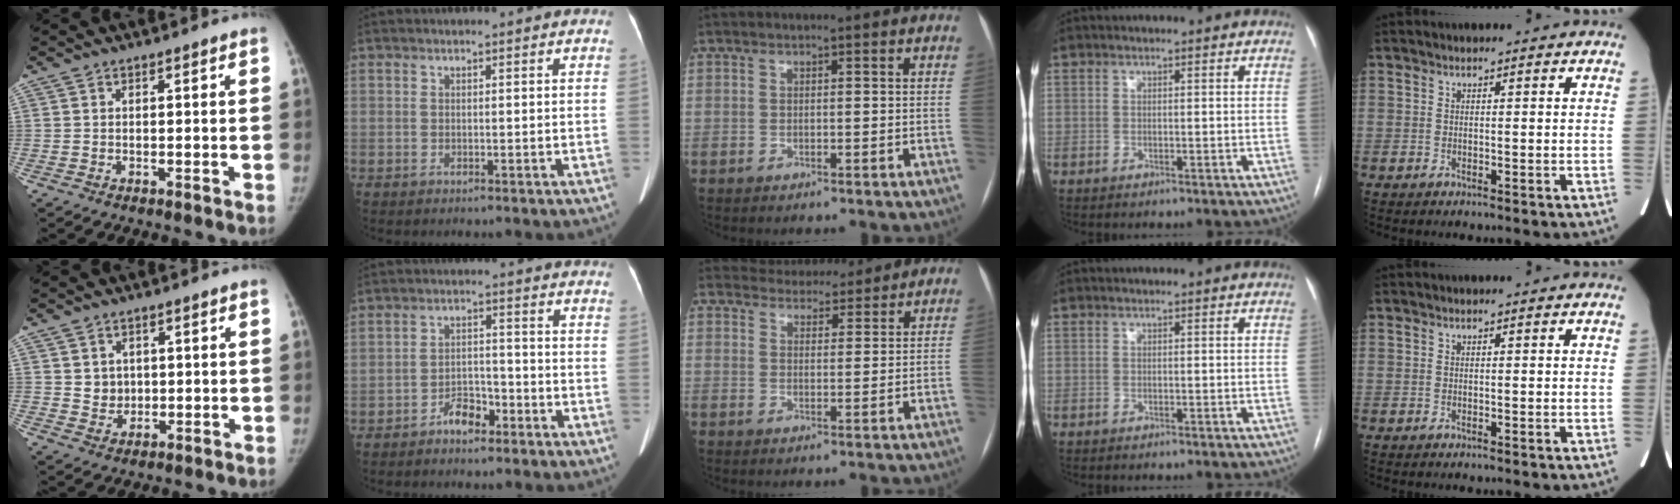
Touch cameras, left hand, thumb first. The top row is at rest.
{"thumb": {"total": 3.8, "force": [0.8, 3.4, 1.4], "torque": [-0.006, -0.005, 0.019]}, "index": {"total": 4.2, "force": [-3.1, 1.9, 2.1], "torque": [-0.038, 0.011, -0.051]}, "middle": {"total": 7.3, "force": [7.0, 2.0, 0.6], "torque": [-0.005, 0.011, 0.095]}}